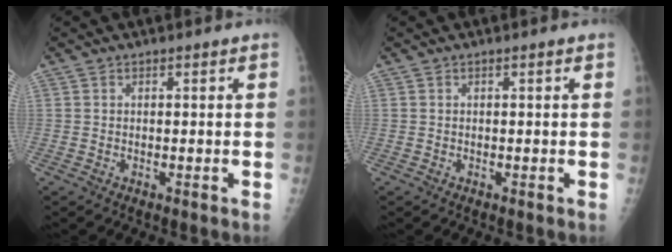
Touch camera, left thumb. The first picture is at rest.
{"total": 0.0}